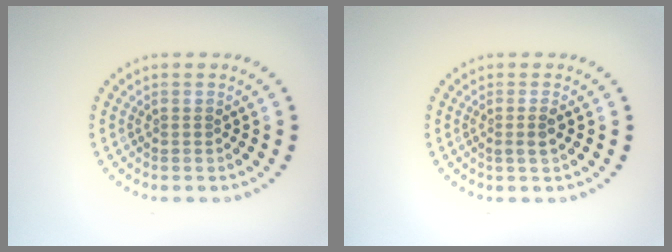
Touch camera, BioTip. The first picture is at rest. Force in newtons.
{"total": 1.3, "press": 1.1, "slide": 0.7}